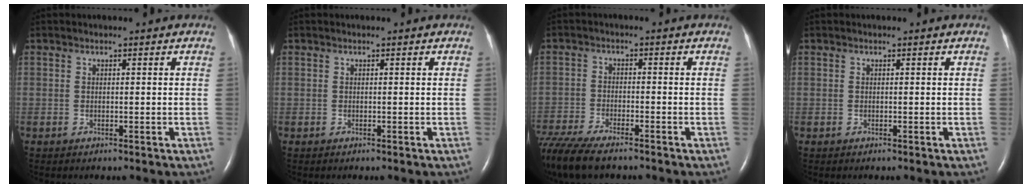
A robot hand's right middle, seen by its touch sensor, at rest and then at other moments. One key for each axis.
{"total": 0.0}
{"total": 12.3, "fx": -10.0, "fy": 2.7, "fz": 6.7, "tx": -0.136, "ty": -0.026, "tz": -0.169}
{"total": 0.0}